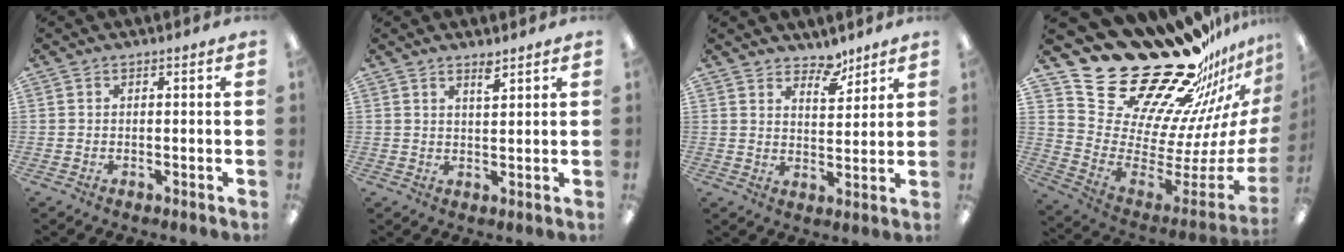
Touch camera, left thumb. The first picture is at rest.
{"total": 2.6, "force": [2.3, 0.4, 1.2], "torque": [-0.020, -0.006, 0.040]}
{"total": 6.0, "force": [5.3, 2.5, 1.3], "torque": [-0.007, -0.036, 0.095]}
{"total": 31.9, "force": [25.2, 13.9, 13.7], "torque": [-0.153, -0.229, 0.487]}